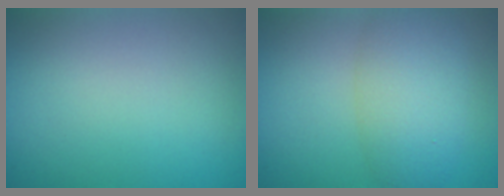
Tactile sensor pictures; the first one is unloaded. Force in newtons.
{"total": 5.2, "press": 5.2, "slide": 0.1}